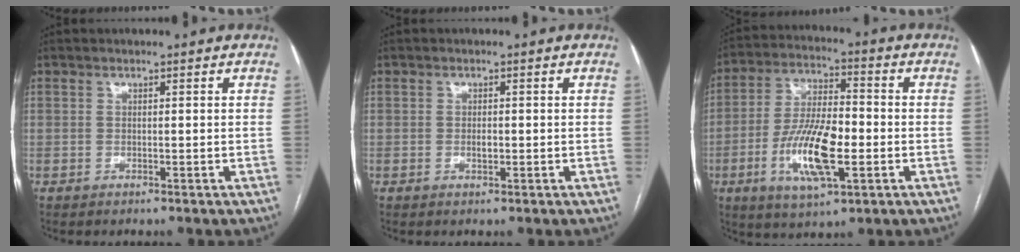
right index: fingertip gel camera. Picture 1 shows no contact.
{"total": 1.3, "force": [-0.3, 0.6, 1.1], "torque": [-0.021, 0.001, -0.003]}
{"total": 13.3, "force": [-3.6, 3.9, 12.2], "torque": [-0.243, -0.002, -0.063]}